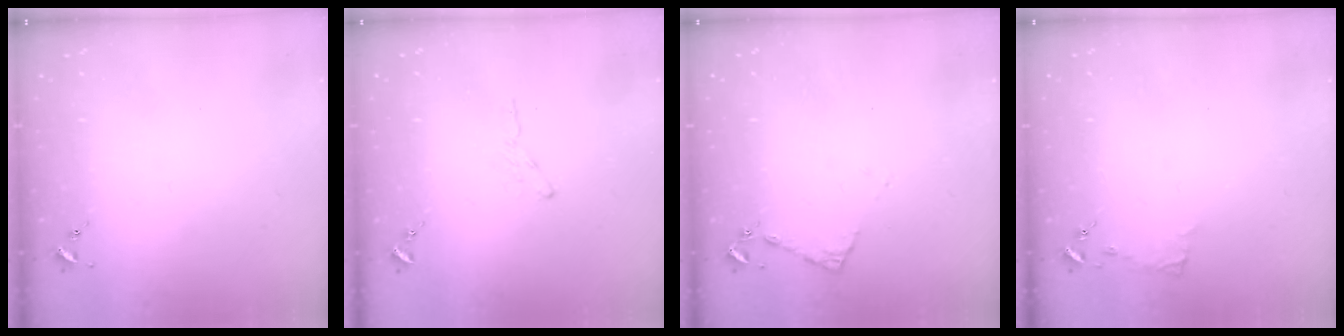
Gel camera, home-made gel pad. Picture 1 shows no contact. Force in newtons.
{"total": 3.4, "press": 3.3, "slide": 0.3}
{"total": 6.2, "press": 6.2, "slide": 0.8}
{"total": 3.7, "press": 3.7, "slide": 0.3}